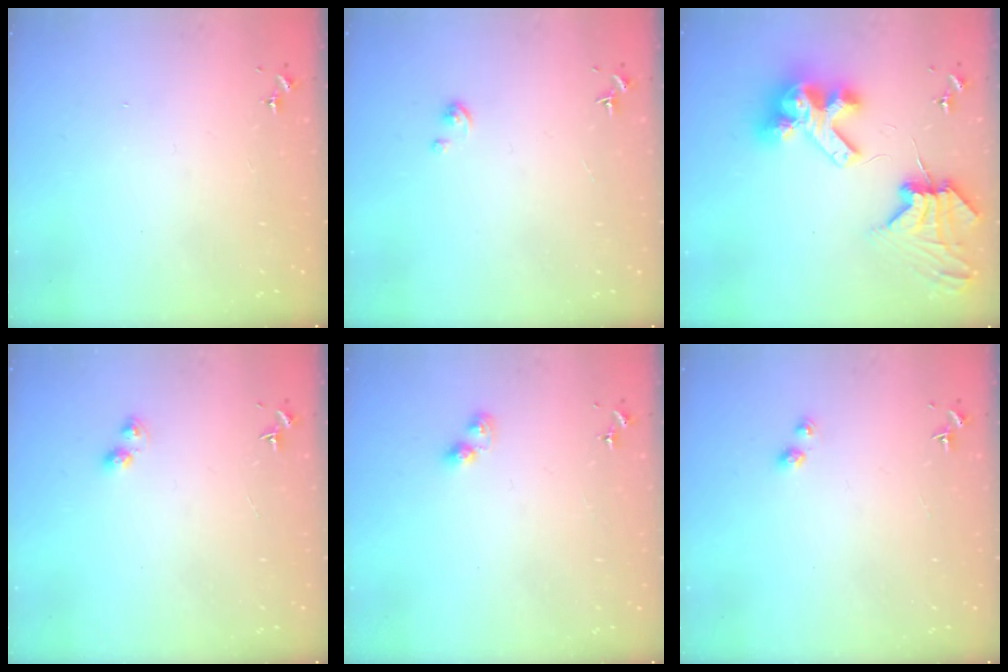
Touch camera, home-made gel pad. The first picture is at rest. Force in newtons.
{"total": 2.1, "press": 2.1, "slide": 0.2}
{"total": 14.8, "press": 14.7, "slide": 2.0}
{"total": 3.5, "press": 3.5, "slide": 0.5}
{"total": 5.1, "press": 5.1, "slide": 0.1}
{"total": 2.6, "press": 2.6, "slide": 0.5}